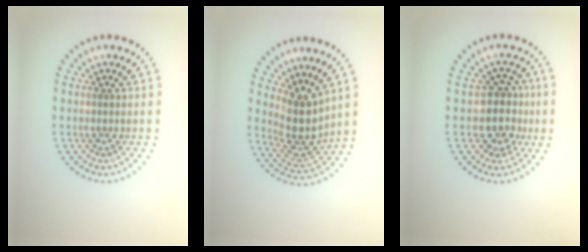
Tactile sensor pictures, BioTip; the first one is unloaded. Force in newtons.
{"total": 4.2, "press": 3.3, "slide": 2.6}
{"total": 3.5, "press": 3.0, "slide": 1.8}